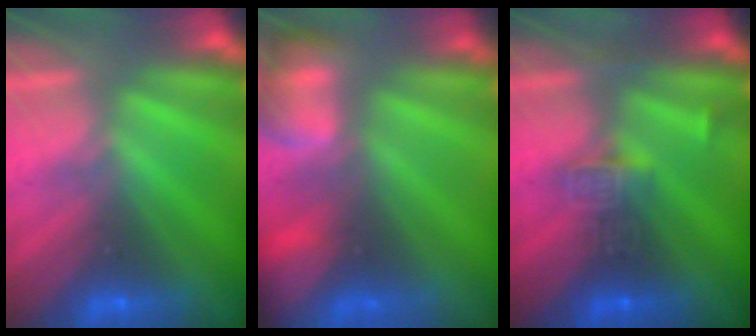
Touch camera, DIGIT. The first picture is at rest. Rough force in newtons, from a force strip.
{"total": 7.8}
{"total": 2.9}